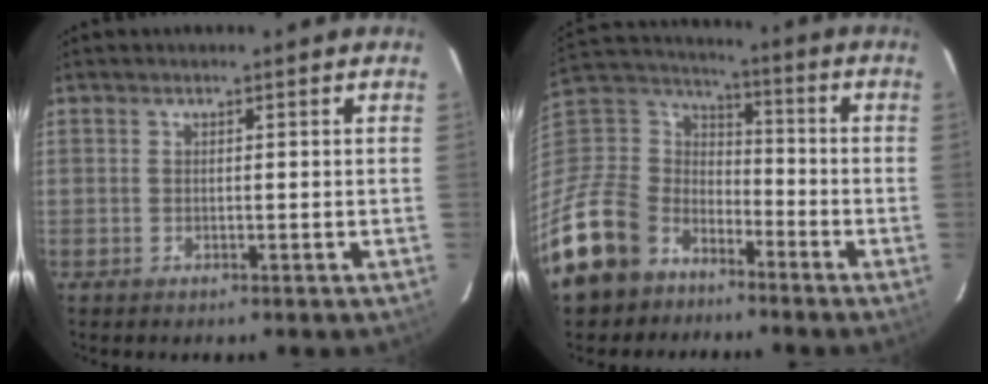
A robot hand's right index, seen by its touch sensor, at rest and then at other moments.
{"total": 19.0, "force": [-12.4, 13.1, 5.9], "torque": [-0.174, 0.031, -0.208]}